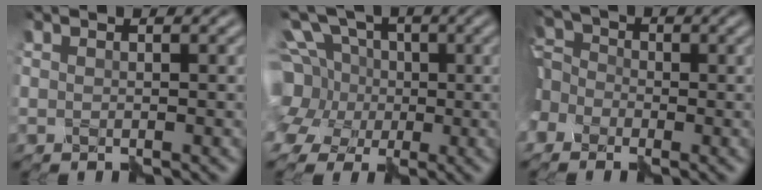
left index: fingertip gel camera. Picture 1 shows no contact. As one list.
[{"total": 12.9, "force": [0.4, 11.4, 6.0], "torque": [-0.167, 0.026, -0.026]}, {"total": 8.1, "force": [-3.2, 6.7, 3.3], "torque": [-0.102, 0.011, -0.084]}]